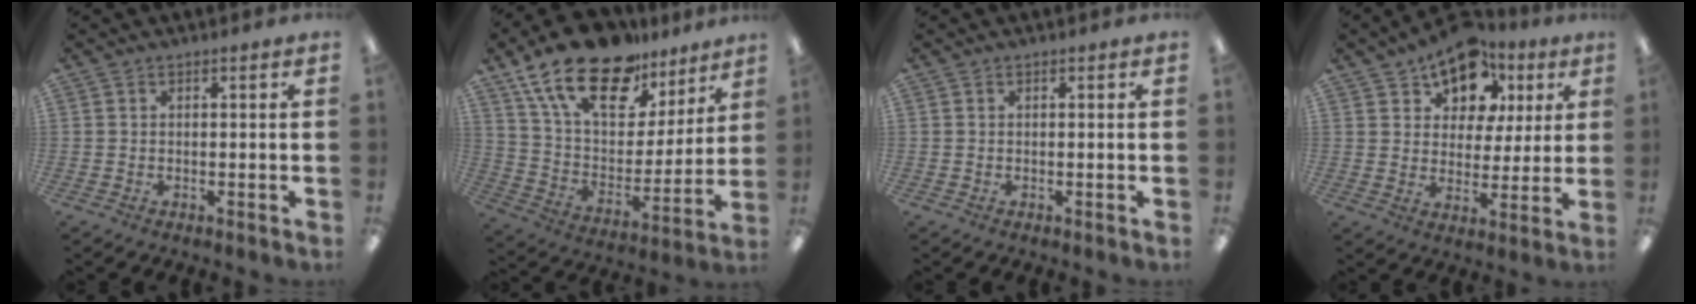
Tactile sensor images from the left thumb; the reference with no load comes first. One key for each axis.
{"total": 22.0, "fx": 15.2, "fy": 10.5, "fz": 11.9, "tx": -0.217, "ty": -0.088, "tz": 0.271}
{"total": 0.0}
{"total": 13.3, "fx": 9.5, "fy": 8.1, "fz": 4.8, "tx": -0.086, "ty": -0.054, "tz": 0.174}